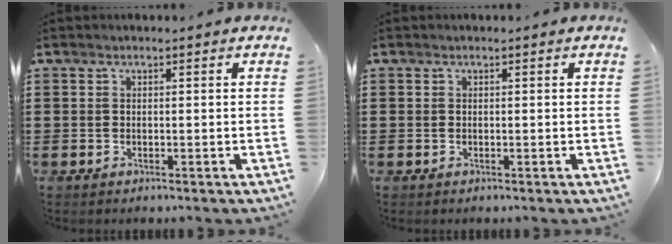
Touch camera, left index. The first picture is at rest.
{"total": 0.0}